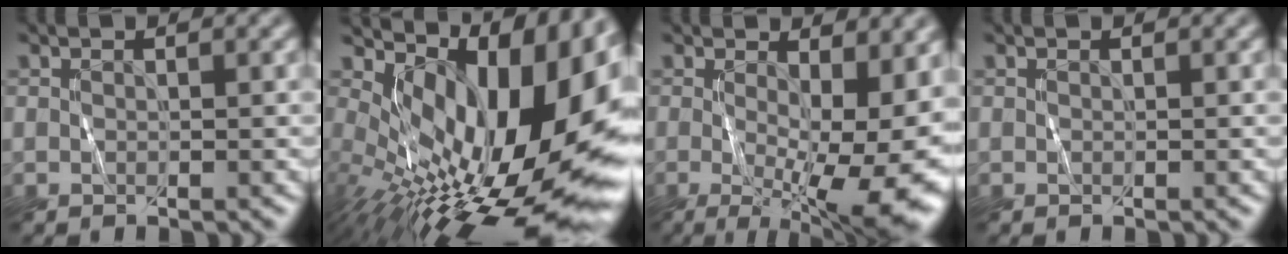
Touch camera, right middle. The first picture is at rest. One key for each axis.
{"total": 18.8, "fx": 1.2, "fy": 8.5, "fz": 16.7, "tx": -0.240, "ty": 0.004, "tz": 0.017}
{"total": 13.7, "fx": -1.4, "fy": 5.0, "fz": 12.7, "tx": -0.161, "ty": -0.021, "tz": -0.002}
{"total": 0.0}